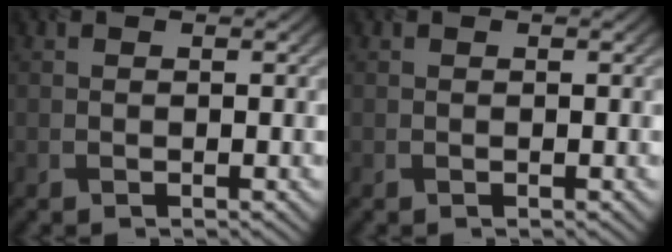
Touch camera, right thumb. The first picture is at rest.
{"total": 0.0}